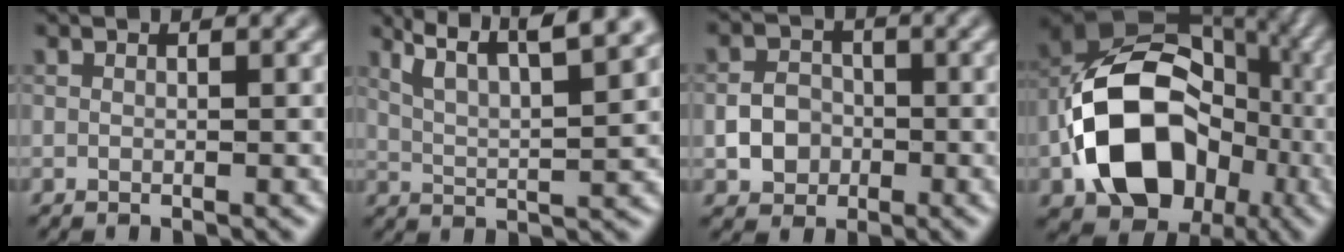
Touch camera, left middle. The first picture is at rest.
{"total": 8.3, "force": [6.3, 2.0, 5.0], "torque": [-0.077, 0.026, 0.076]}
{"total": 3.1, "force": [-0.9, 2.6, 1.4], "torque": [-0.021, 0.002, -0.018]}
{"total": 14.7, "force": [-3.8, 10.5, 9.5], "torque": [-0.155, -0.004, -0.084]}